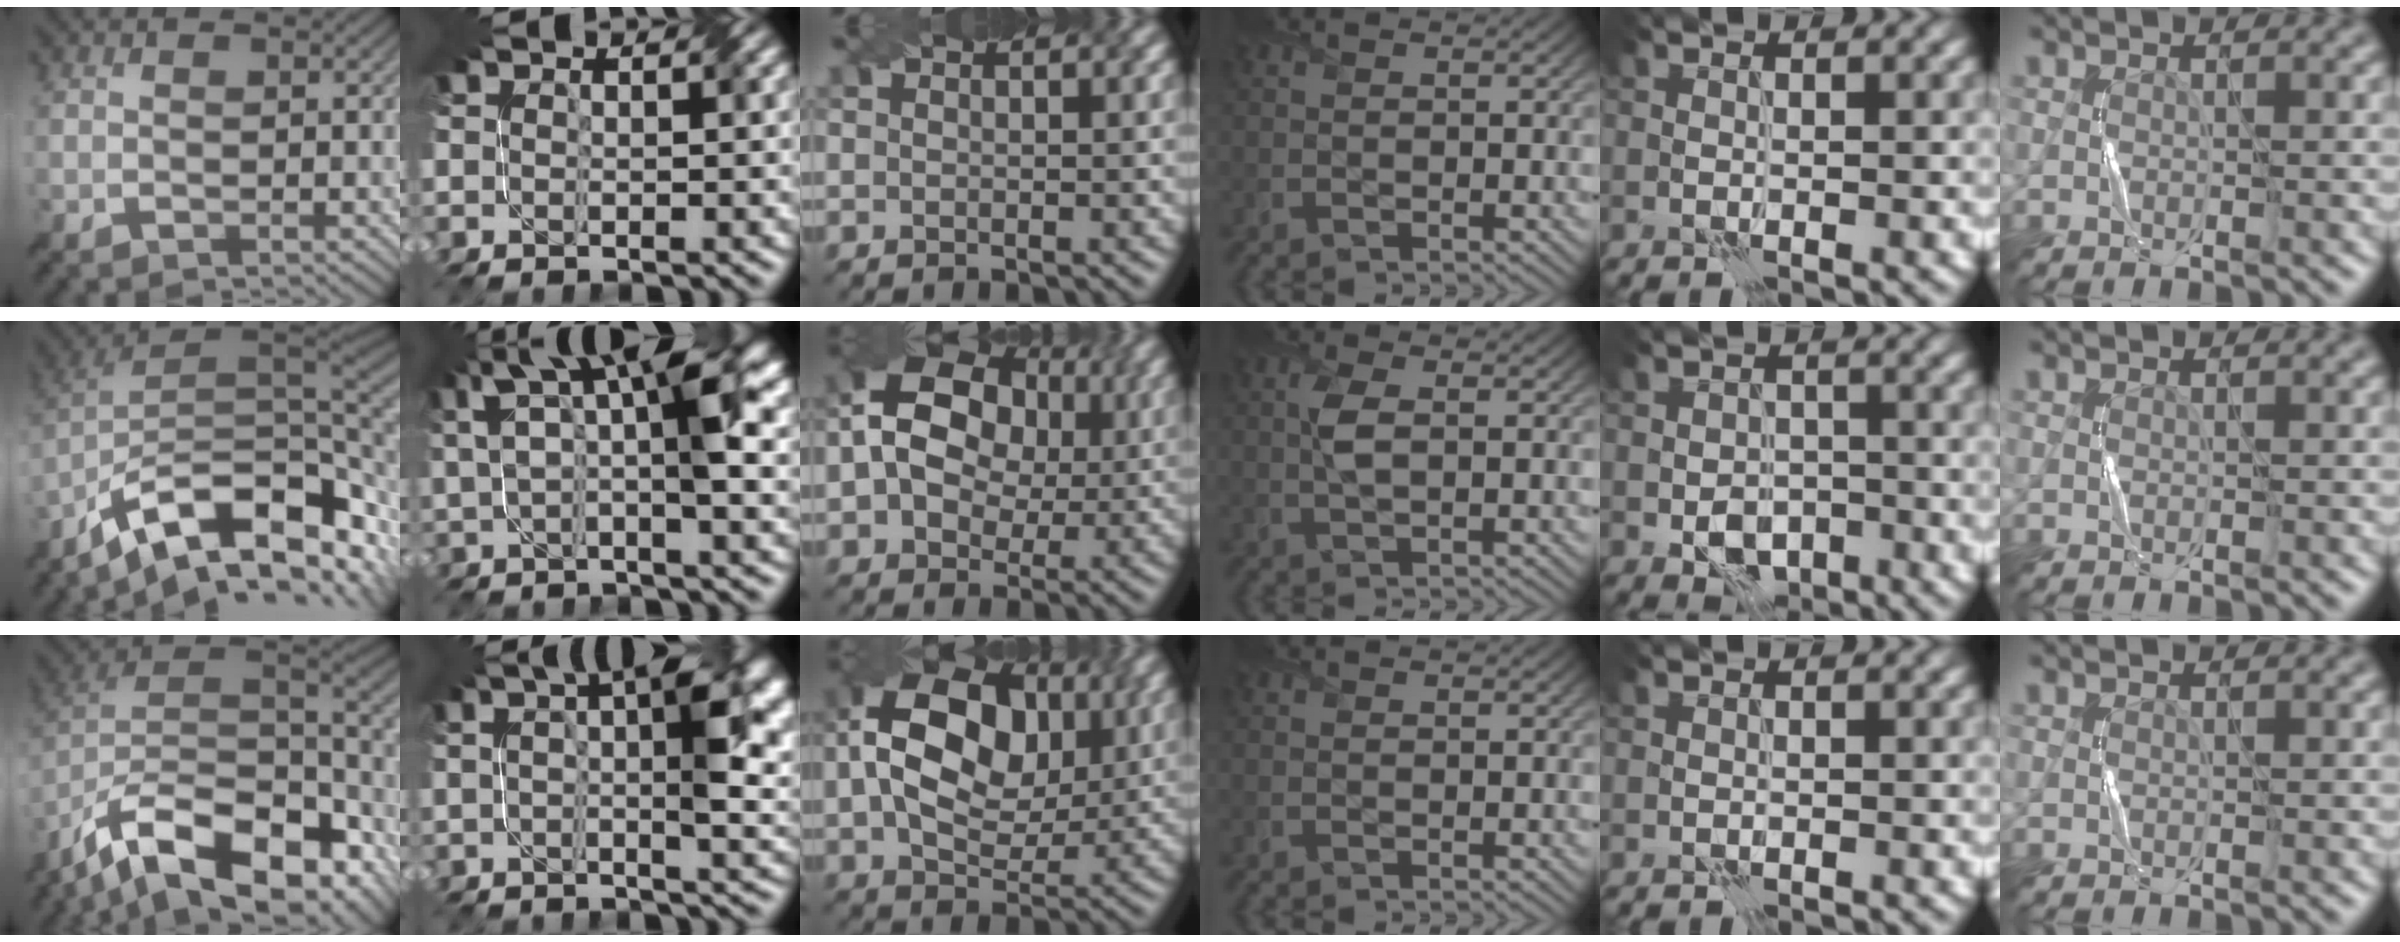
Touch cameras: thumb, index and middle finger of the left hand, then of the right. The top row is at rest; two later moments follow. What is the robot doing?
{"motion": "twist", "object": "screw"}